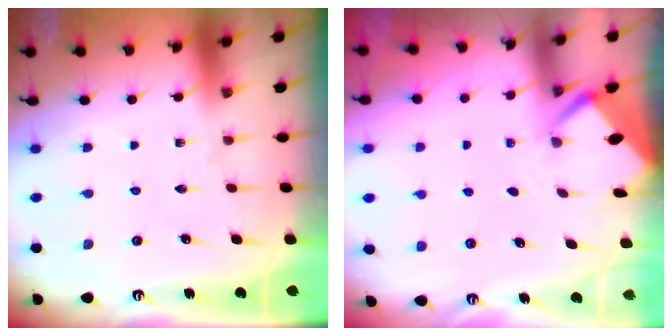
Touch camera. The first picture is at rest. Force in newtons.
{"total": 2.3, "press": 2.3, "slide": 0.1}